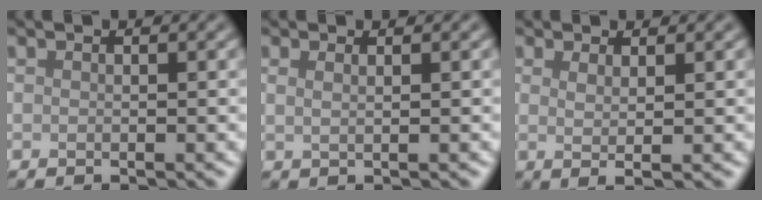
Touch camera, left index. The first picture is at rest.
{"total": 1.8, "force": [1.0, 0.9, 1.3], "torque": [-0.005, -0.001, -0.004]}
{"total": 2.0, "force": [0.6, 0.6, 1.8], "torque": [-0.028, -0.005, 0.006]}